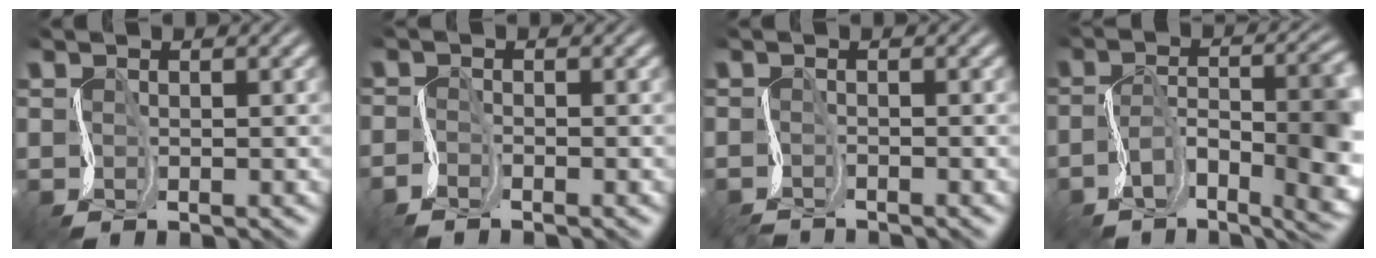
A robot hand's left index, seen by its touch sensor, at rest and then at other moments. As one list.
[{"total": 1.2, "force": [-1.1, 0.1, 0.3], "torque": [-0.011, -0.003, -0.029]}, {"total": 1.3, "force": [-1.2, -0.4, -0.3], "torque": [0.001, -0.004, -0.028]}, {"total": 10.9, "force": [-3.8, 4.3, 9.3], "torque": [-0.144, -0.008, -0.054]}]